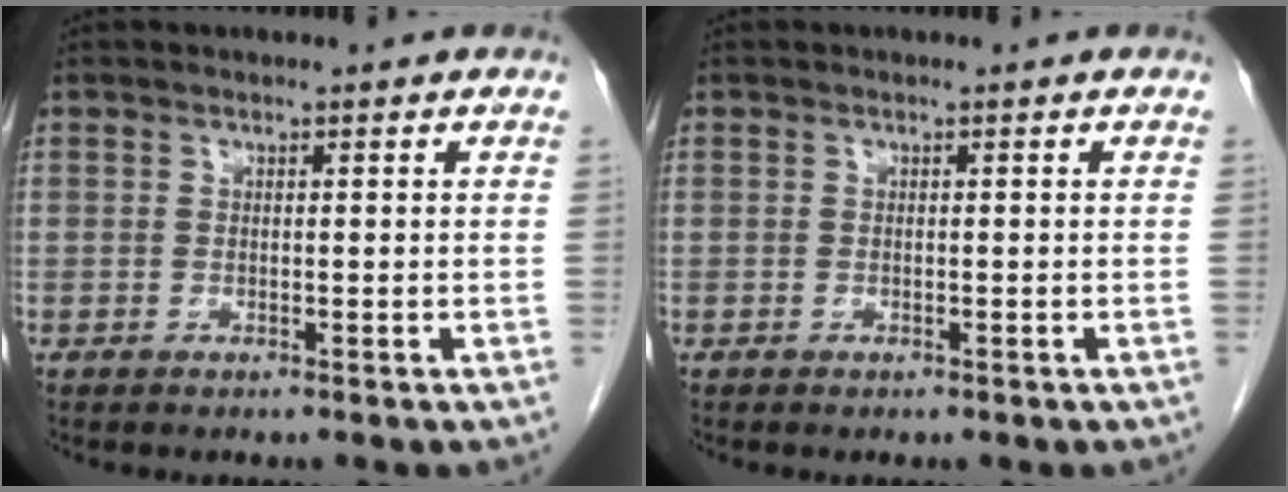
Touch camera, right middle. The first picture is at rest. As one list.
[{"total": 0.0}]